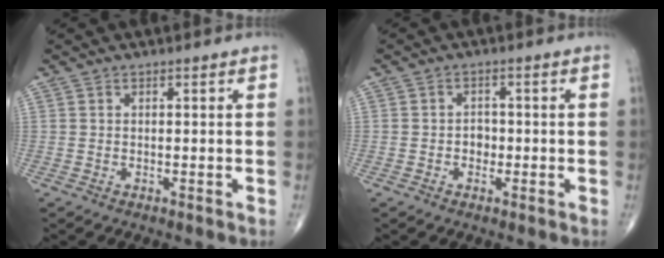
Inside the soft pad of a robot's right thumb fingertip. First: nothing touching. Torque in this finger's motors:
{"motor_torque": [-0.10, -0.01, 0.58, -0.06, 0.00]}